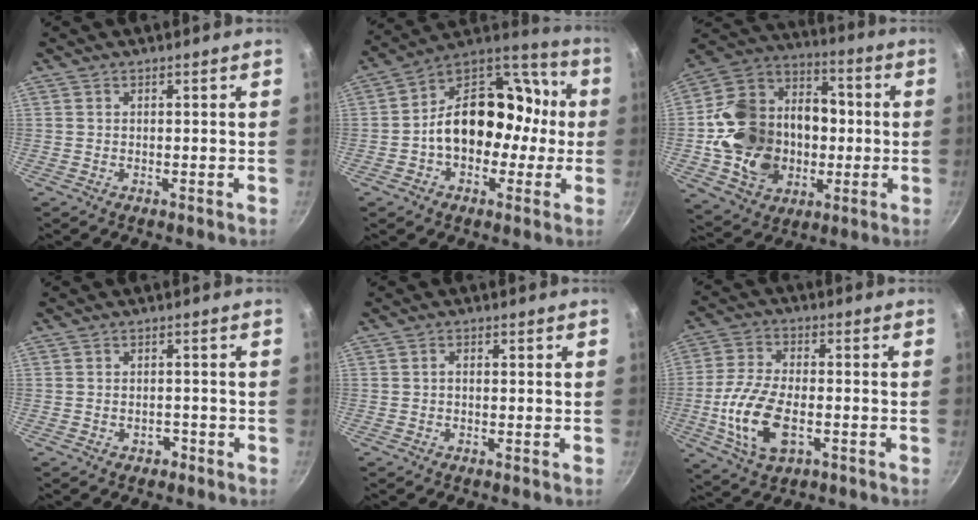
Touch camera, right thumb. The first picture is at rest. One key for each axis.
{"total": 19.8, "fx": -0.9, "fy": 13.2, "fz": 14.7, "tx": -0.184, "ty": 0.058, "tz": -0.021}
{"total": 24.0, "fx": -2.3, "fy": 18.1, "fz": 15.5, "tx": -0.247, "ty": 0.029, "tz": -0.028}
{"total": 1.9, "fx": -1.0, "fy": 1.4, "fz": 0.7, "tx": -0.004, "ty": 0.012, "tz": -0.014}
{"total": 1.0, "fx": -0.1, "fy": 0.6, "fz": 0.8, "tx": -0.011, "ty": 0.005, "tz": -0.004}
{"total": 13.5, "fx": -3.5, "fy": 7.1, "fz": 10.9, "tx": -0.221, "ty": 0.009, "tz": -0.062}